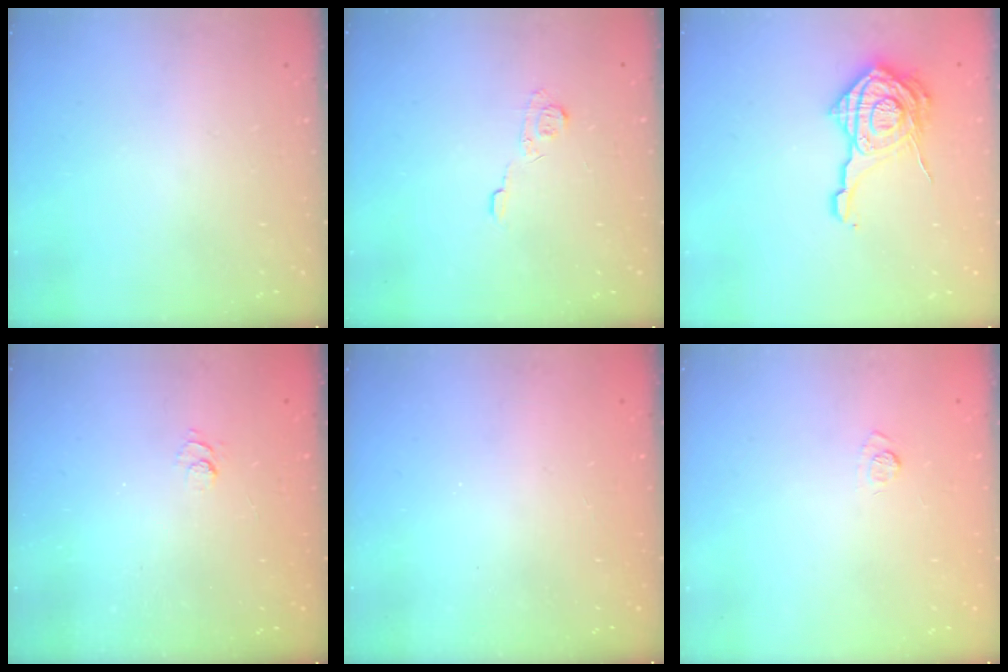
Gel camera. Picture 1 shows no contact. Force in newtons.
{"total": 6.2, "press": 6.2, "slide": 0.5}
{"total": 17.6, "press": 17.6, "slide": 1.2}
{"total": 2.5, "press": 2.0, "slide": 1.4}
{"total": 2.3, "press": 2.2, "slide": 0.8}
{"total": 7.5, "press": 7.3, "slide": 1.4}